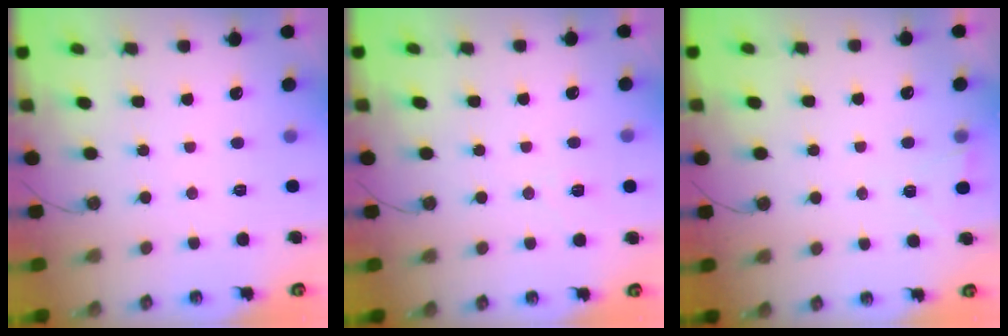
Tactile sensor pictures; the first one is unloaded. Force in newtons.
{"total": 5.9, "press": 4.0, "slide": 4.4}
{"total": 2.7, "press": 2.3, "slide": 1.5}